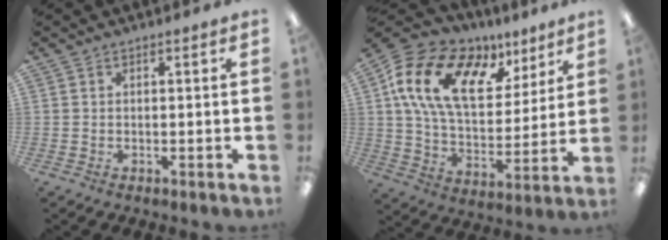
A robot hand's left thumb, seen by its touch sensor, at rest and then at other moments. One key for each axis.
{"total": 20.6, "fx": 9.5, "fy": 11.8, "fz": 14.0, "tx": -0.266, "ty": -0.027, "tz": 0.168}